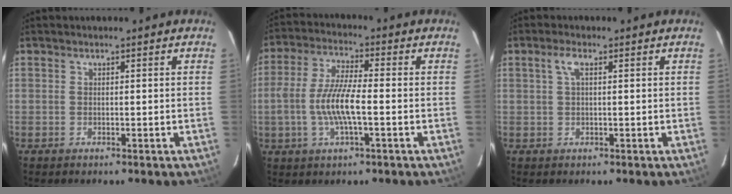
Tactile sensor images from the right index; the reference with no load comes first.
{"total": 9.8, "force": [-2.0, 2.3, 9.4], "torque": [-0.193, 0.001, -0.040]}
{"total": 2.2, "force": [0.7, 0.5, 2.0], "torque": [-0.043, 0.007, 0.013]}